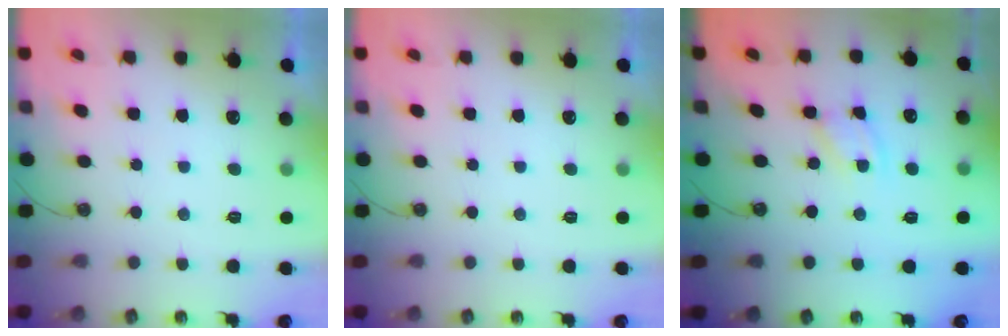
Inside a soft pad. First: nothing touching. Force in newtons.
{"total": 0.0}
{"total": 3.4, "press": 3.4, "slide": 0.2}